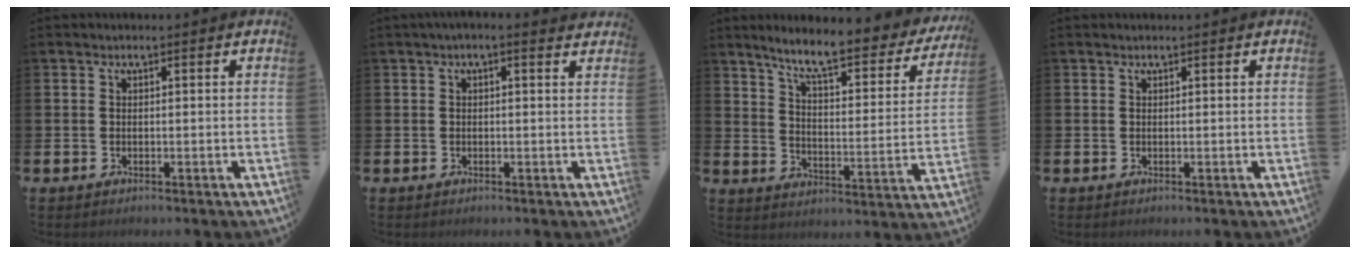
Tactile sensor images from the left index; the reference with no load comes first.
{"total": 0.8, "force": [0.4, 0.1, 0.7], "torque": [-0.012, 0.002, 0.007]}
{"total": 8.0, "force": [6.9, 1.2, 3.9], "torque": [-0.102, -0.048, 0.112]}
{"total": 0.0}